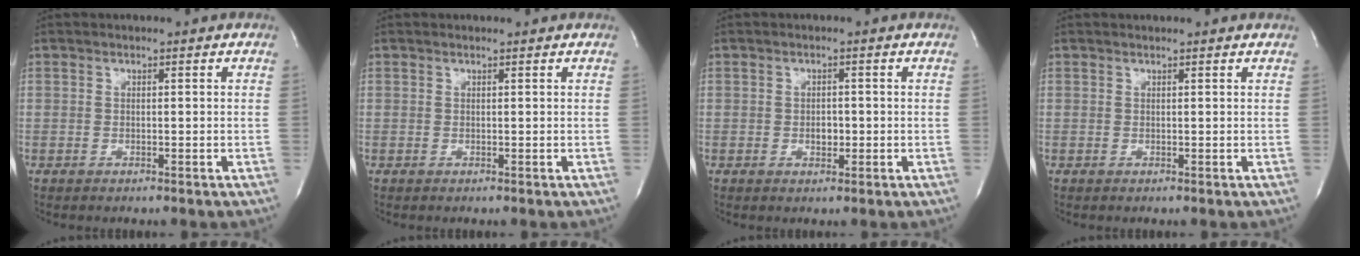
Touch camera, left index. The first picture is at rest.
{"total": 0.5, "force": [0.5, 0.0, 0.0], "torque": [-0.003, -0.001, 0.006]}
{"total": 1.6, "force": [-0.4, 1.0, 1.1], "torque": [-0.018, 0.000, -0.004]}
{"total": 2.2, "force": [2.1, 0.2, 0.5], "torque": [-0.012, 0.014, 0.020]}